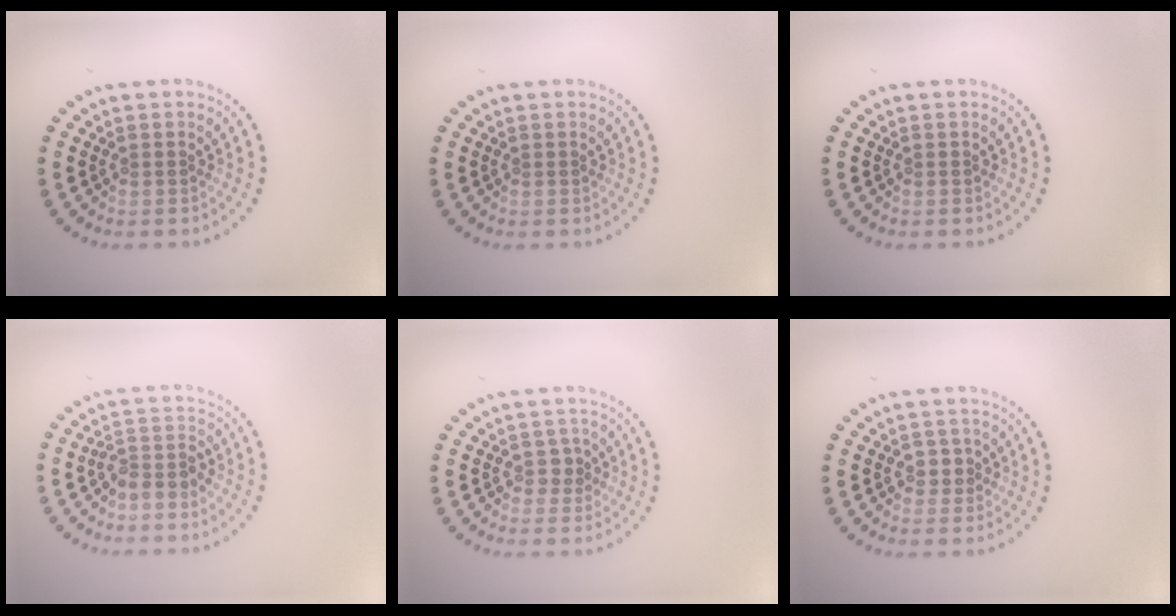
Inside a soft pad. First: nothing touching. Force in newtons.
{"total": 0.0}
{"total": 0.0}
{"total": 2.4, "press": 1.9, "slide": 1.5}
{"total": 1.2, "press": 1.0, "slide": 0.5}
{"total": 1.2, "press": 1.0, "slide": 0.7}